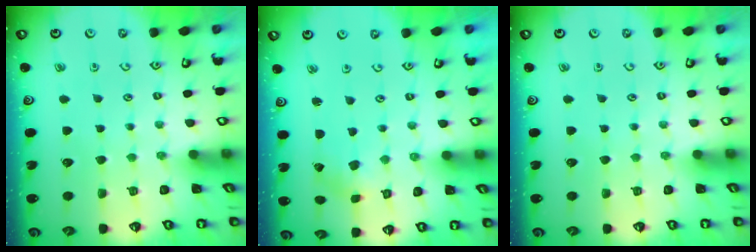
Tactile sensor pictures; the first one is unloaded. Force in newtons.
{"total": 0.8, "press": 0.8, "slide": 0.1}
{"total": 0.0}